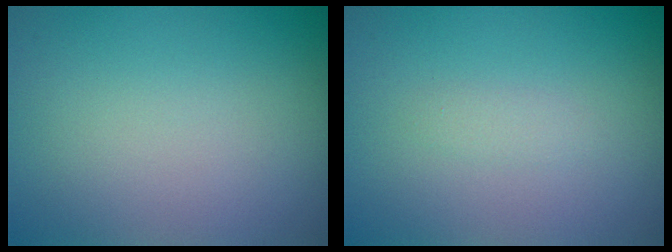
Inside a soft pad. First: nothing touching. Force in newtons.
{"total": 0.8, "press": 0.8, "slide": 0.0}